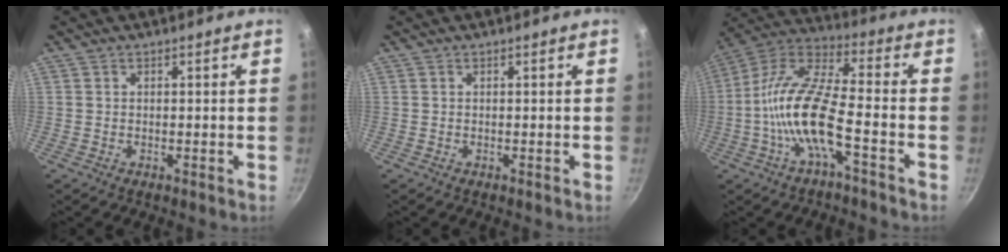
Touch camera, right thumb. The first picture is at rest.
{"total": 0.0}
{"total": 14.8, "force": [-4.6, 4.5, 13.4], "torque": [-0.261, 0.045, -0.104]}